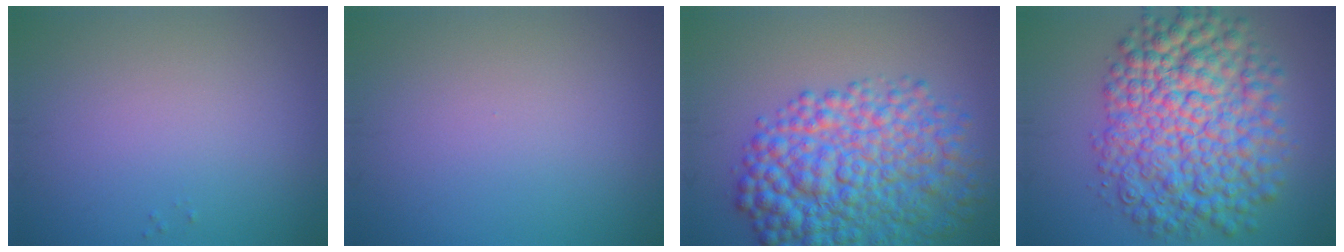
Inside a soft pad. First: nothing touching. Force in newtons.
{"total": 0.0}
{"total": 9.9, "press": 9.9, "slide": 0.3}
{"total": 11.6, "press": 11.6, "slide": 0.2}